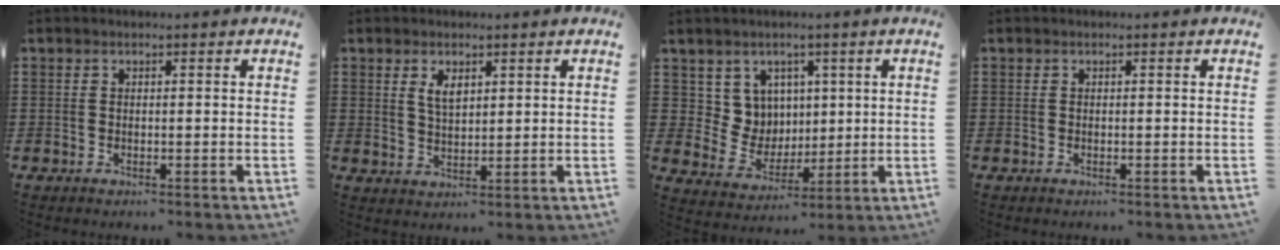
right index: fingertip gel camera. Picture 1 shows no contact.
{"total": 3.0, "force": [1.7, 1.3, 2.1], "torque": [-0.046, 0.002, 0.031]}
{"total": 7.5, "force": [2.5, 6.9, 1.5], "torque": [-0.062, -0.013, 0.053]}
{"total": 0.0}